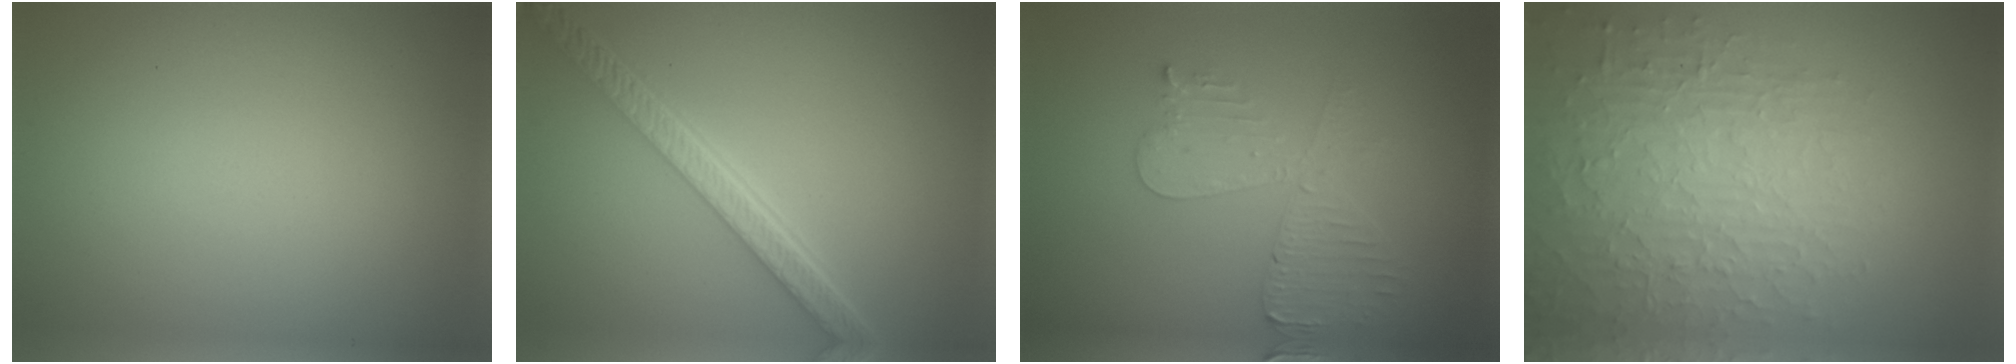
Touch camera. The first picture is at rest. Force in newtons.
{"total": 5.6, "press": 4.2, "slide": 3.6}
{"total": 4.1, "press": 3.6, "slide": 2.0}
{"total": 7.0, "press": 5.3, "slide": 4.5}